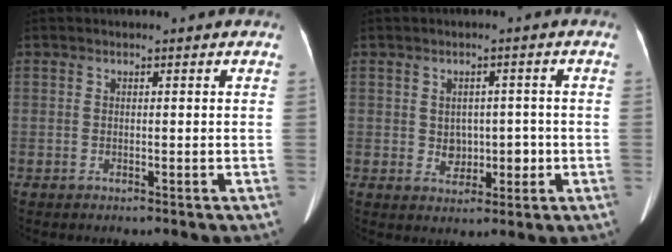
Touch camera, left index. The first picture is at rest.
{"total": 4.1, "force": [-0.7, 3.2, 2.5], "torque": [-0.033, 0.012, 0.001]}